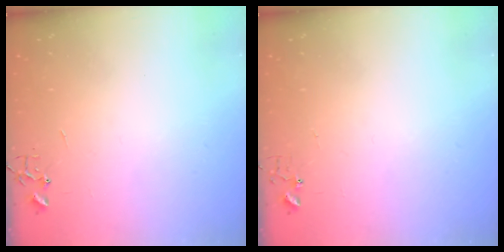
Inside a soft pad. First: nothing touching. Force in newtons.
{"total": 5.0, "press": 5.0, "slide": 0.3}